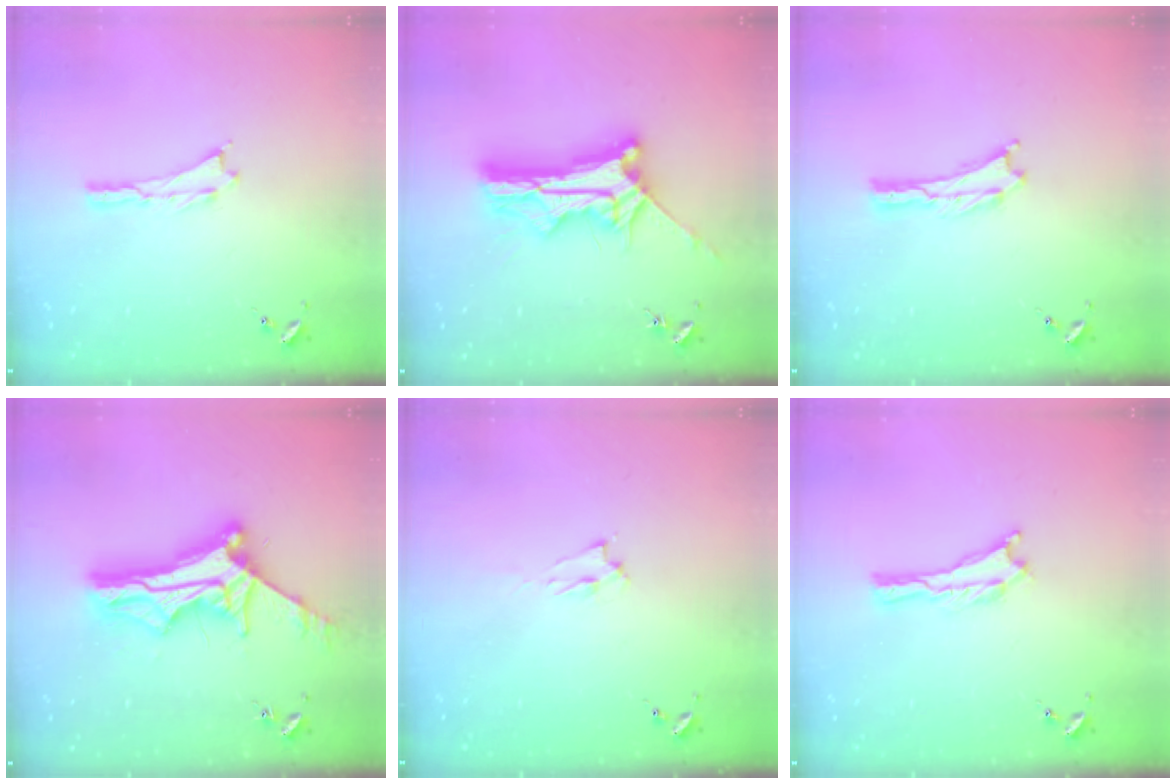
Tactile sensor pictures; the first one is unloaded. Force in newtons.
{"total": 11.4, "press": 11.3, "slide": 1.0}
{"total": 0.0}
{"total": 12.6, "press": 12.6, "slide": 1.0}
{"total": 1.4, "press": 1.3, "slide": 0.3}
{"total": 0.0}